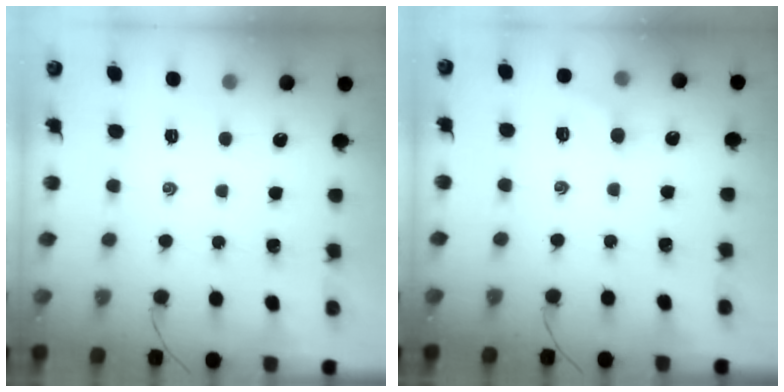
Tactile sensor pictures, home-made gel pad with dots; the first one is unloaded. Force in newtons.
{"total": 5.7, "press": 5.3, "slide": 2.0}